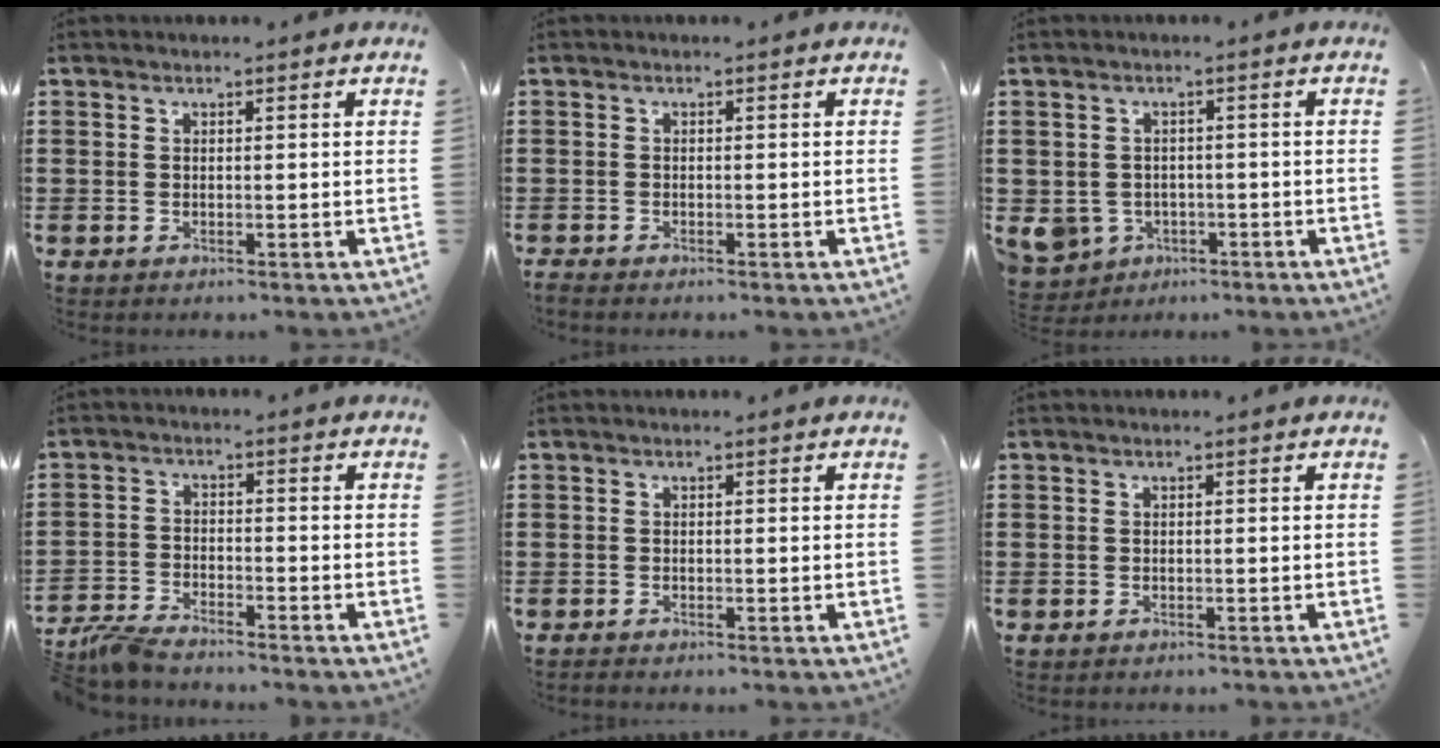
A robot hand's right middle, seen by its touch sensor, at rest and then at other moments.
{"total": 0.5, "force": [-0.5, 0.0, 0.1], "torque": [-0.003, -0.003, -0.010]}
{"total": 3.3, "force": [-1.4, 2.9, 0.9], "torque": [-0.048, -0.005, -0.036]}
{"total": 4.1, "force": [-3.9, 0.5, 1.1], "torque": [-0.042, -0.003, -0.084]}
{"total": 0.0}
{"total": 0.0}